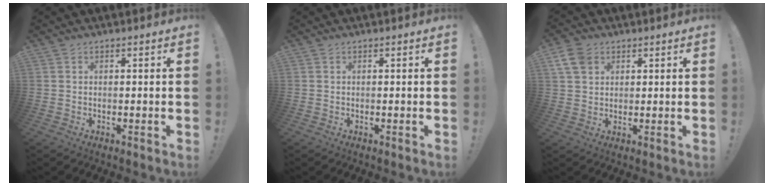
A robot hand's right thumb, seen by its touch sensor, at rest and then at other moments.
{"total": 0.0}
{"total": 7.1, "force": [3.5, 5.0, 3.6], "torque": [-0.061, -0.005, 0.072]}